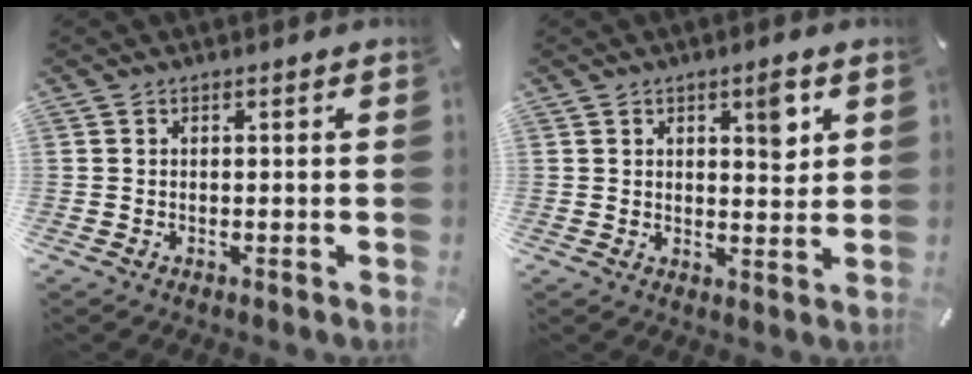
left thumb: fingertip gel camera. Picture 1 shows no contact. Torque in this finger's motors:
{"motor_torque": [0.32, -0.14, -0.01, 0.11, -0.01]}